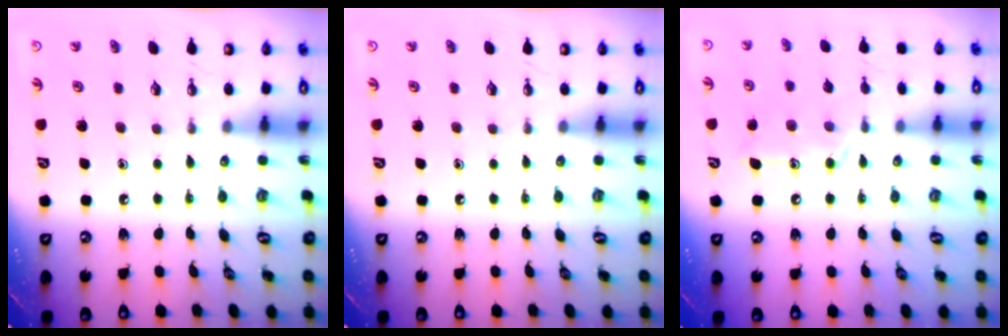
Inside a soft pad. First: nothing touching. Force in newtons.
{"total": 0.0}
{"total": 13.0, "press": 12.9, "slide": 0.9}